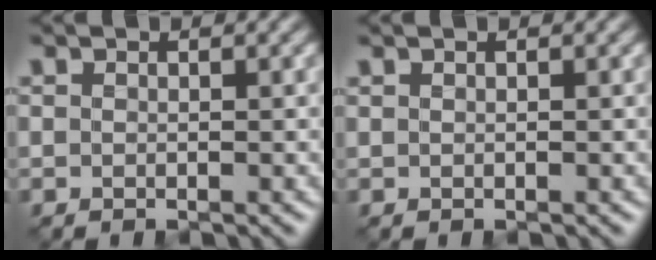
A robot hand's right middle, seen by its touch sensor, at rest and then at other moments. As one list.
[{"total": 0.0}]